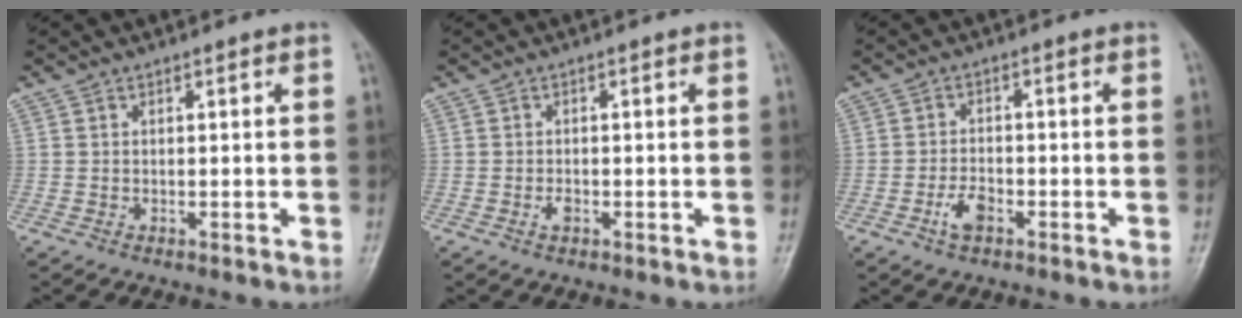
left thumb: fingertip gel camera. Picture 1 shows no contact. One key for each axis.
{"total": 1.4, "fx": -0.6, "fy": 0.8, "fz": 1.0, "tx": -0.018, "ty": 0.000, "tz": -0.013}
{"total": 3.8, "fx": -2.0, "fy": 1.9, "fz": 2.6, "tx": -0.049, "ty": 0.014, "tz": -0.039}